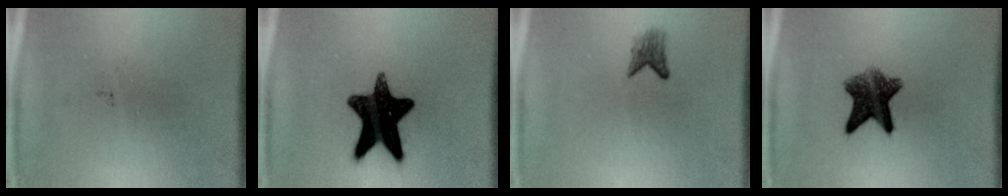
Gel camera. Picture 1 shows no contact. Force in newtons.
{"total": 15.1}
{"total": 1.8}
{"total": 7.4}